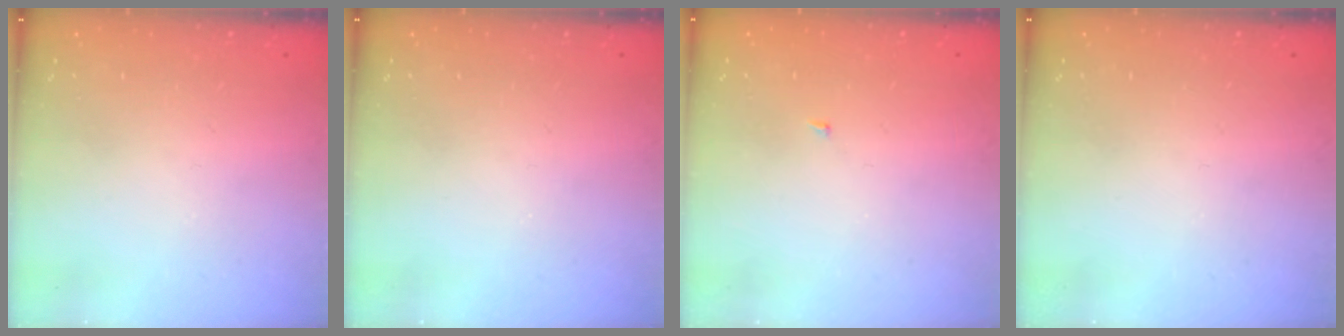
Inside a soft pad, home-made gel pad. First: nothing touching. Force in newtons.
{"total": 0.0}
{"total": 1.4, "press": 1.3, "slide": 0.1}
{"total": 0.0}